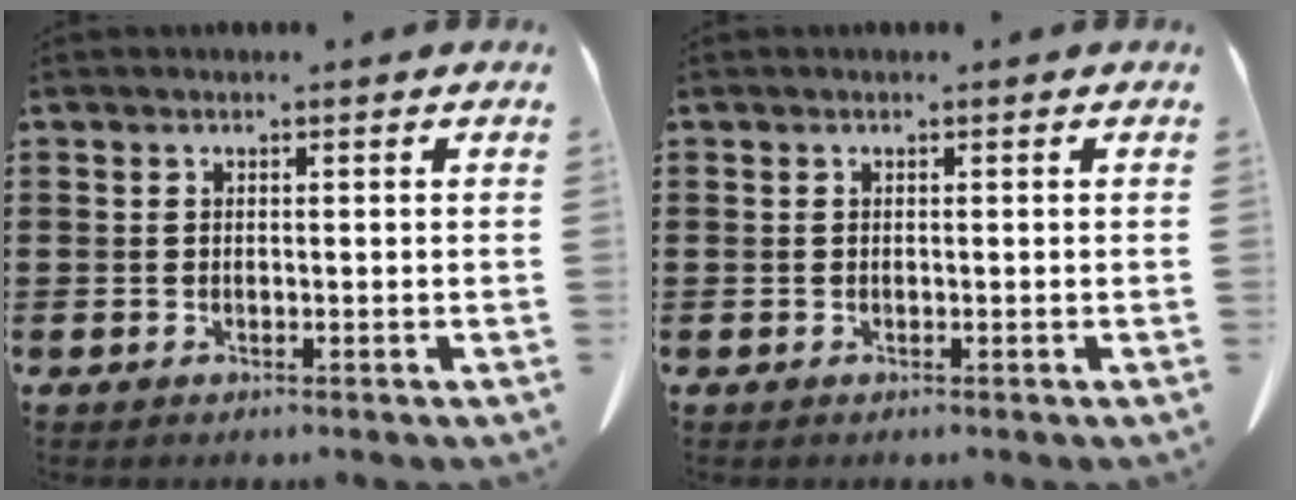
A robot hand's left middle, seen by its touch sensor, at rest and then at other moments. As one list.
[{"total": 0.0}]